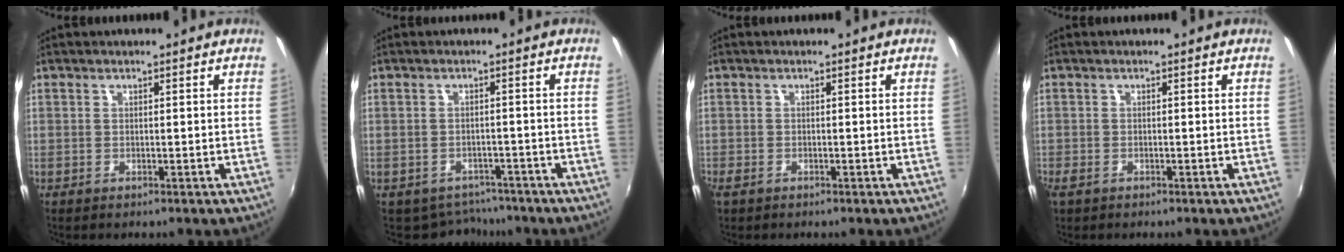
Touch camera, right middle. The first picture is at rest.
{"total": 5.5, "force": [-4.6, 2.8, 0.4], "torque": [-0.019, -0.001, -0.065]}
{"total": 1.6, "force": [-1.1, 1.0, 0.7], "torque": [-0.016, -0.004, -0.022]}
{"total": 2.1, "force": [-1.3, 1.3, 1.1], "torque": [-0.023, -0.006, -0.025]}